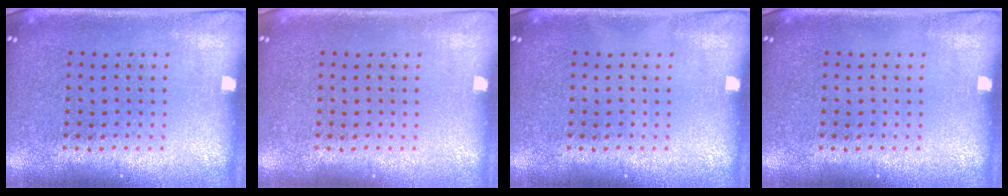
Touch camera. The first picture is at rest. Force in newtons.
{"total": 0.0}
{"total": 0.0}
{"total": 0.0}